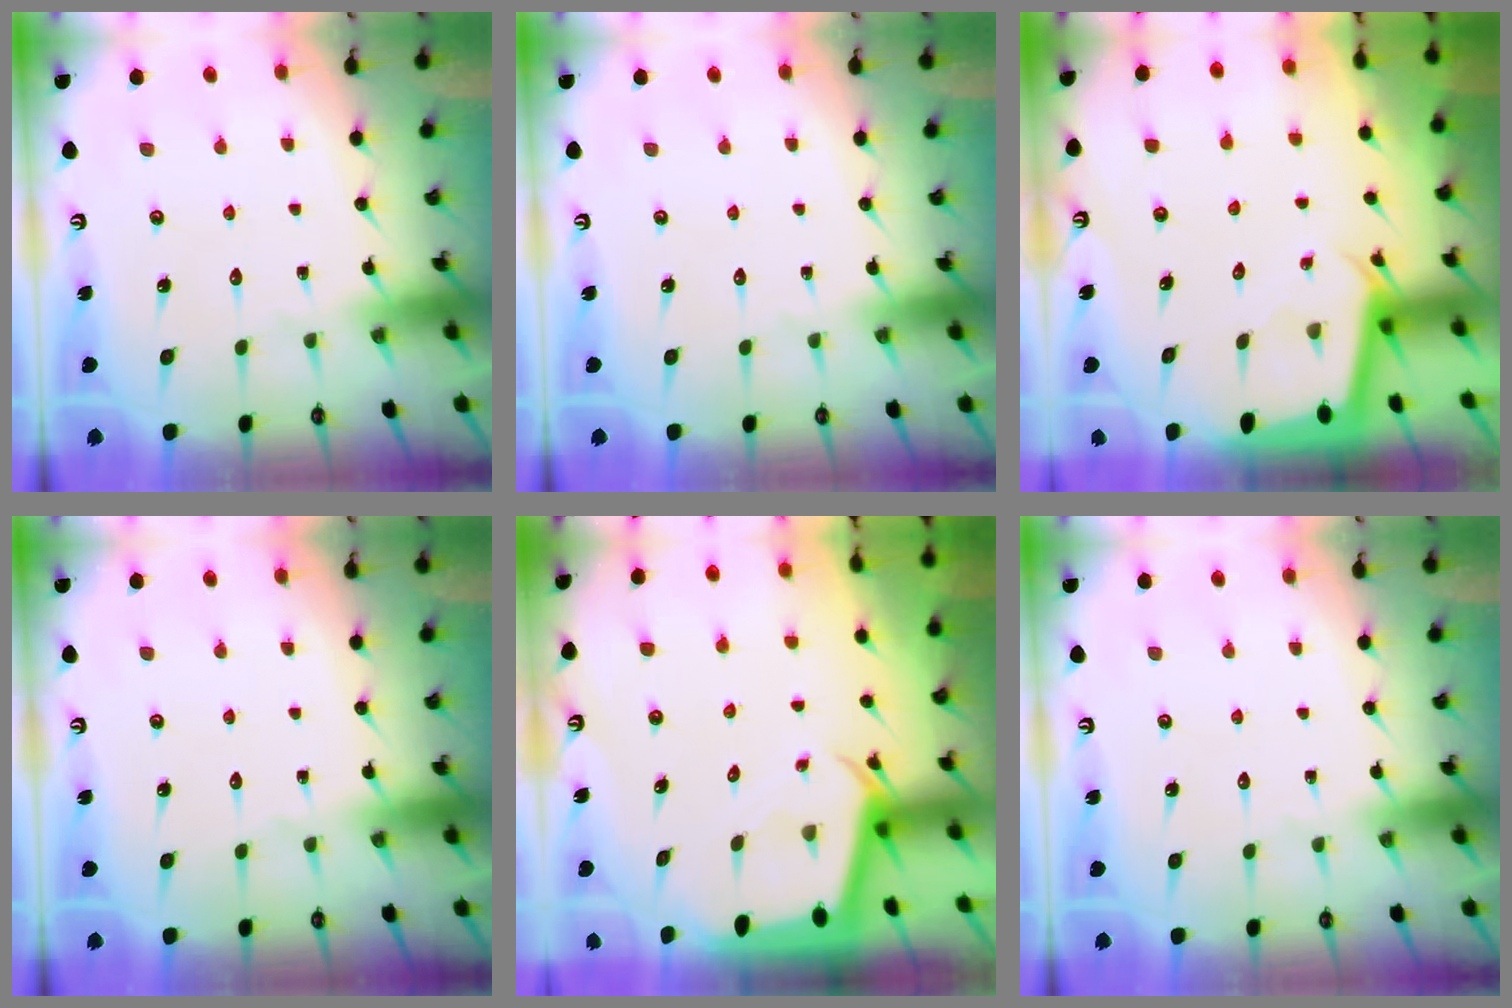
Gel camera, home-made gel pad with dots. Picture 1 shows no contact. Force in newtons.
{"total": 0.0}
{"total": 2.3, "press": 2.3, "slide": 0.1}
{"total": 0.0}
{"total": 2.5, "press": 2.5, "slide": 0.3}
{"total": 0.0}